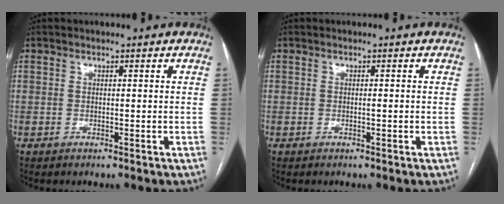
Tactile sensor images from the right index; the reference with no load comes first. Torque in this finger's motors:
{"motor_torque": [0.16, 0.29, 0.06, 0.02]}